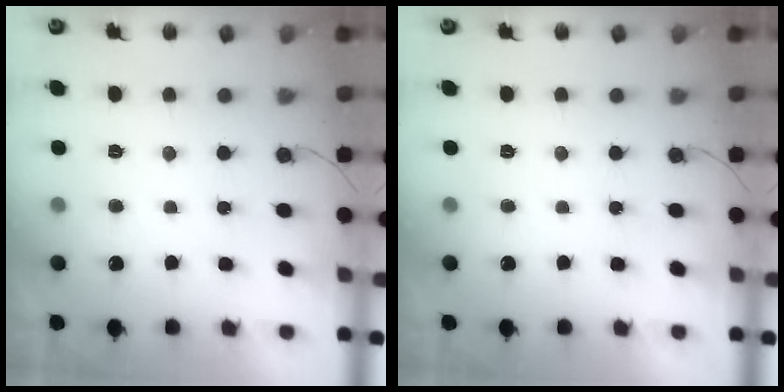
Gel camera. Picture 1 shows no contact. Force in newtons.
{"total": 0.0}